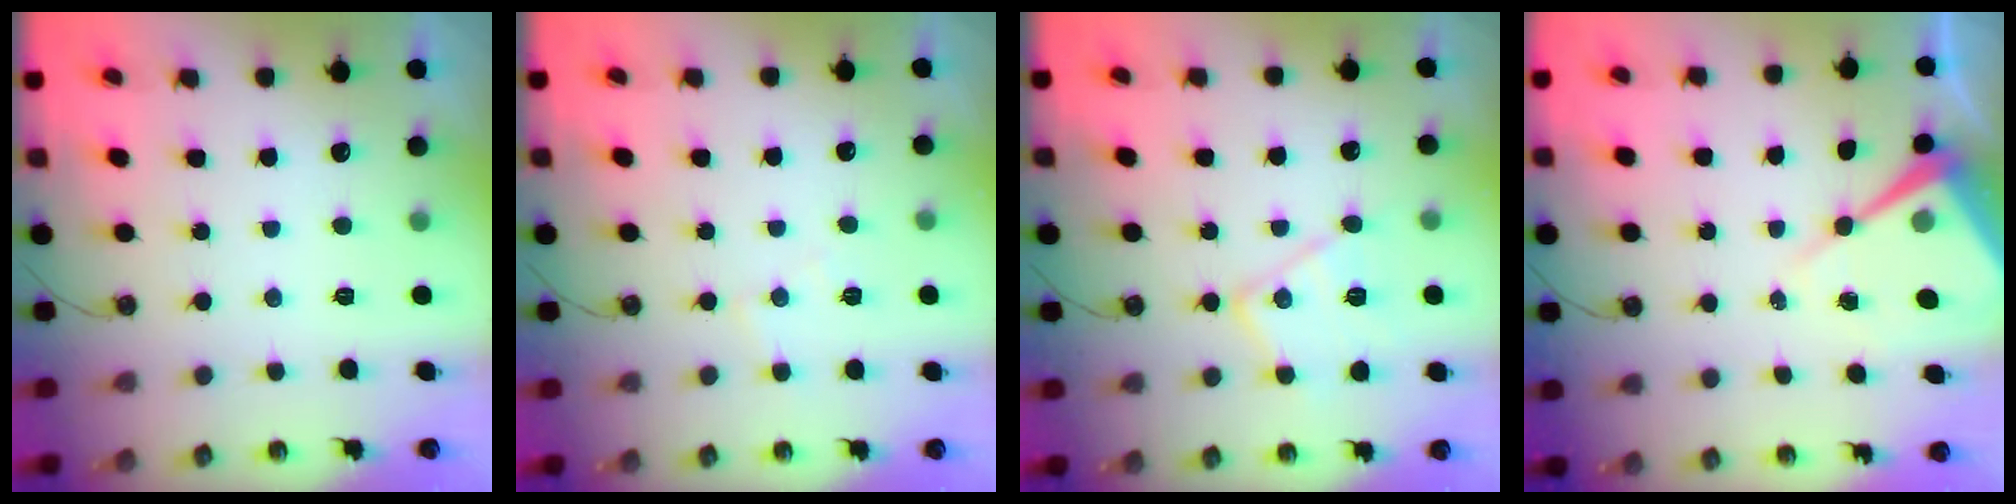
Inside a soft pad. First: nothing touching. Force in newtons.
{"total": 5.6, "press": 5.5, "slide": 0.8}
{"total": 13.6, "press": 13.6, "slide": 0.9}
{"total": 10.4, "press": 10.4, "slide": 0.8}